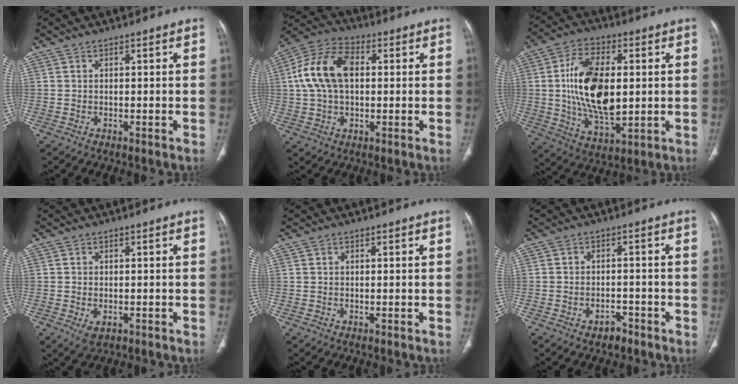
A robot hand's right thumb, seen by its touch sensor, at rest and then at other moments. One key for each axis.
{"total": 13.0, "fx": 1.7, "fy": 8.1, "fz": 10.0, "tx": -0.198, "ty": 0.027, "tz": 0.026}
{"total": 17.7, "fx": 1.2, "fy": 9.4, "fz": 15.0, "tx": -0.264, "ty": -0.008, "tz": 0.028}
{"total": 2.9, "fx": -1.1, "fy": 1.7, "fz": 2.1, "tx": -0.037, "ty": 0.000, "tz": -0.008}
{"total": 0.0}
{"total": 3.0, "fx": -1.9, "fy": 1.8, "fz": 1.3, "tx": -0.017, "ty": 0.018, "tz": -0.023}